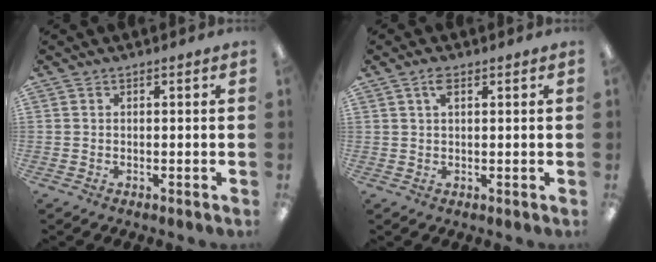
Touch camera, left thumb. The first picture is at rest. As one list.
[{"total": 2.9, "force": [1.6, 1.2, 2.1], "torque": [-0.040, 0.001, 0.025]}]